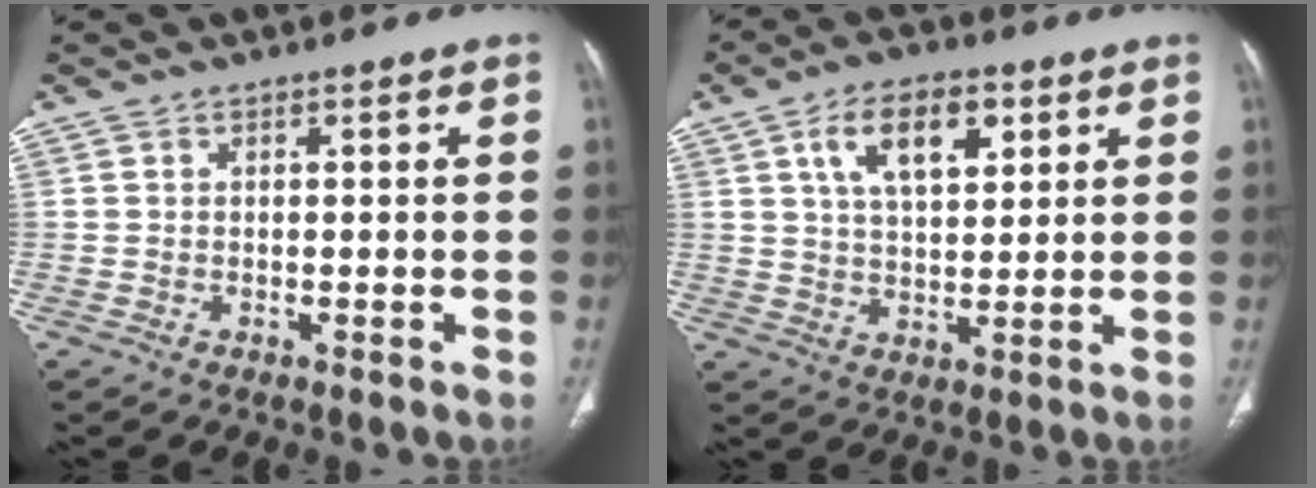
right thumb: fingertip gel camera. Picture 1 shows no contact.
{"total": 11.0, "force": [4.6, 5.8, 8.2], "torque": [-0.119, -0.012, 0.079]}